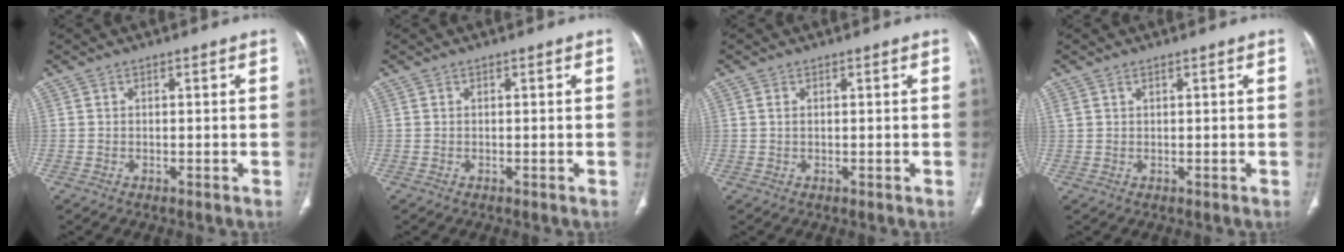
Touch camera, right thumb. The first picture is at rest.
{"total": 0.0}
{"total": 0.8, "force": [0.3, 0.4, 0.6], "torque": [-0.017, 0.005, 0.007]}
{"total": 1.0, "force": [0.7, 0.4, 0.5], "torque": [-0.013, 0.007, 0.016]}